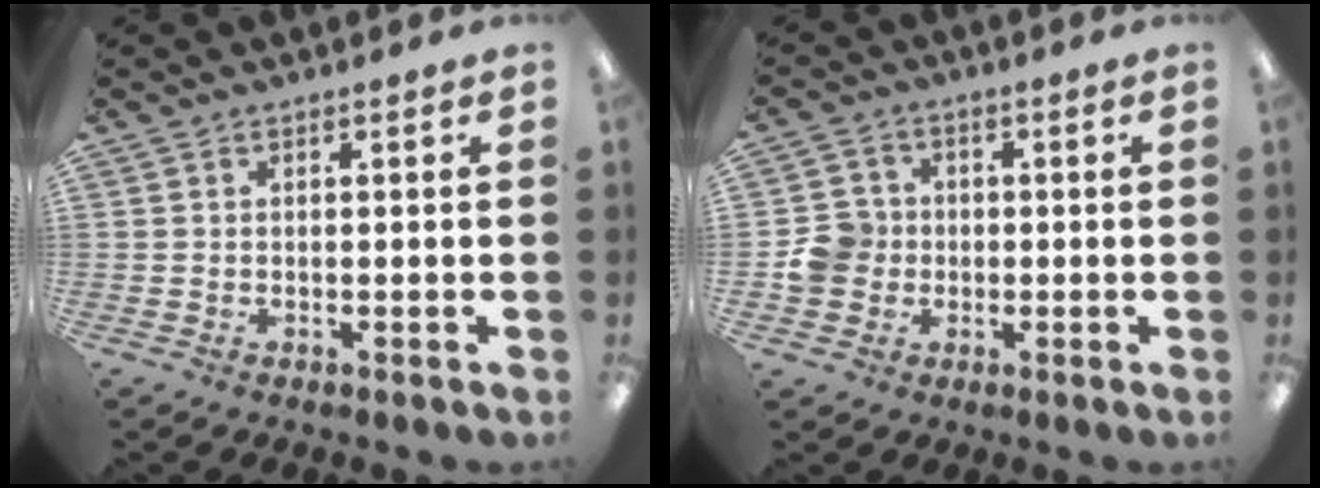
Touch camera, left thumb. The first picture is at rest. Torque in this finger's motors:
{"motor_torque": [-0.29, 0.29, 0.06, -0.08, 0.00]}